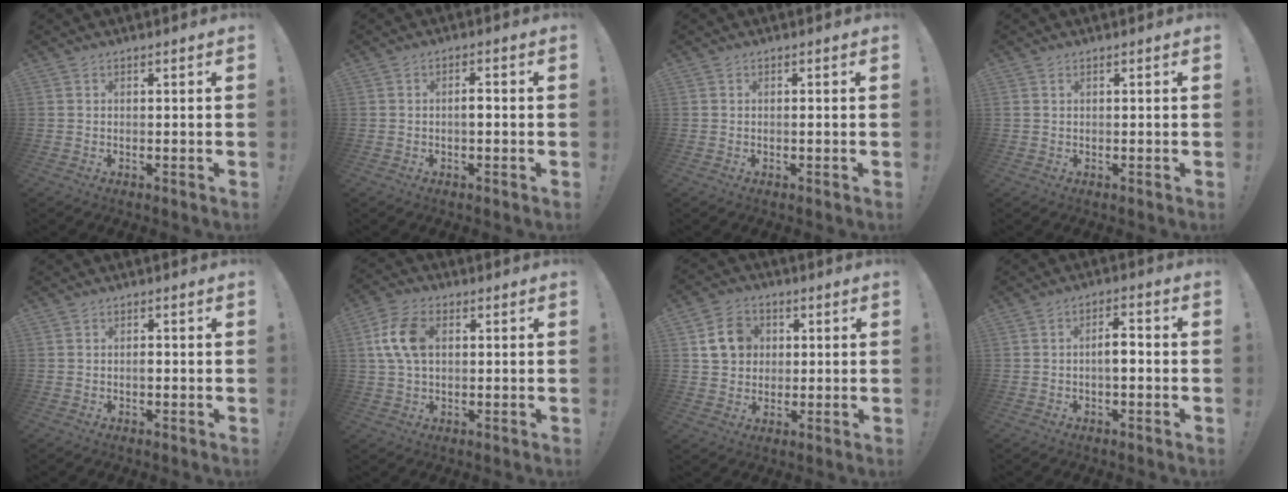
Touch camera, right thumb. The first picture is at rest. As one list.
[{"total": 2.5, "force": [-0.6, 0.8, 2.3], "torque": [-0.036, 0.006, -0.014]}, {"total": 0.7, "force": [-0.3, -0.2, 0.5], "torque": [-0.005, -0.002, -0.007]}, {"total": 0.6, "force": [0.4, 0.3, 0.3], "torque": [-0.007, 0.002, 0.008]}, {"total": 1.2, "force": [-0.3, 1.1, 0.4], "torque": [0.002, 0.000, -0.008]}, {"total": 11.3, "force": [1.9, 7.1, 8.5], "torque": [-0.164, 0.003, 0.036]}, {"total": 9.9, "force": [3.0, 8.6, 3.9], "torque": [-0.048, -0.004, 0.062]}, {"total": 5.0, "force": [-1.0, 2.1, 4.5], "torque": [-0.065, 0.009, -0.023]}]